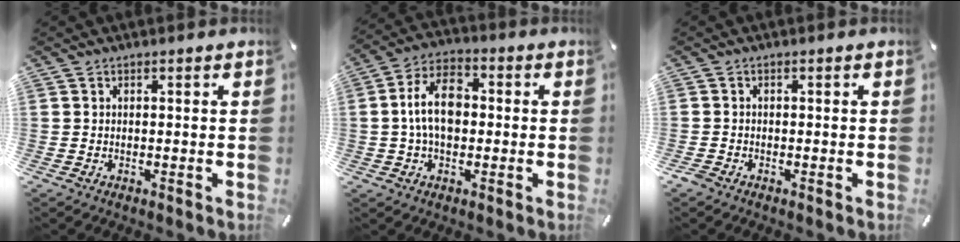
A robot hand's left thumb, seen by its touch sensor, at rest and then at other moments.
{"total": 11.1, "force": [-0.1, 7.2, 8.5], "torque": [-0.160, 0.011, -0.005]}
{"total": 1.0, "force": [-0.8, 0.5, 0.3], "torque": [-0.005, 0.002, -0.017]}